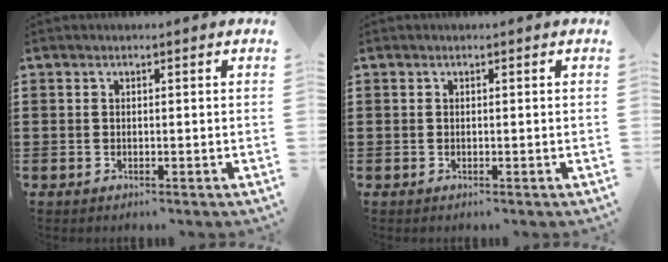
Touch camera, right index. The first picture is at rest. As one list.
[{"total": 0.0}]